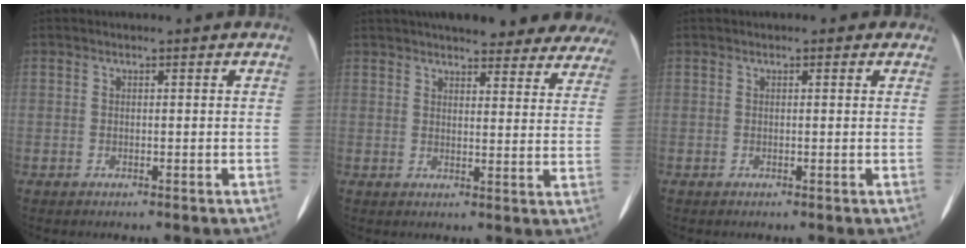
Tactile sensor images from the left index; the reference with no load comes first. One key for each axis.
{"total": 23.0, "fx": 20.3, "fy": 5.6, "fz": 9.3, "tx": -0.115, "ty": -0.009, "tz": 0.231}
{"total": 1.1, "fx": 0.7, "fy": 0.7, "fz": 0.4, "tx": -0.002, "ty": 0.004, "tz": 0.000}